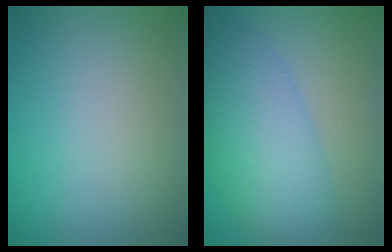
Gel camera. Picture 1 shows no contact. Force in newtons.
{"total": 7.1, "press": 7.1, "slide": 0.1}